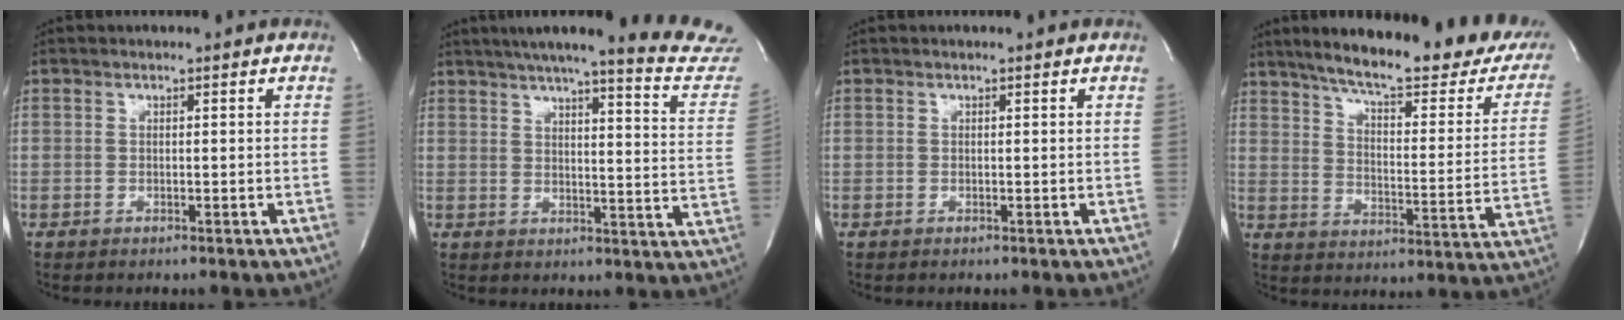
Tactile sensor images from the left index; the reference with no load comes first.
{"total": 23.5, "force": [21.4, 0.2, 9.7], "torque": [-0.138, -0.091, 0.247]}
{"total": 0.0}
{"total": 26.1, "force": [21.0, 5.0, 14.7], "torque": [-0.208, -0.038, 0.261]}